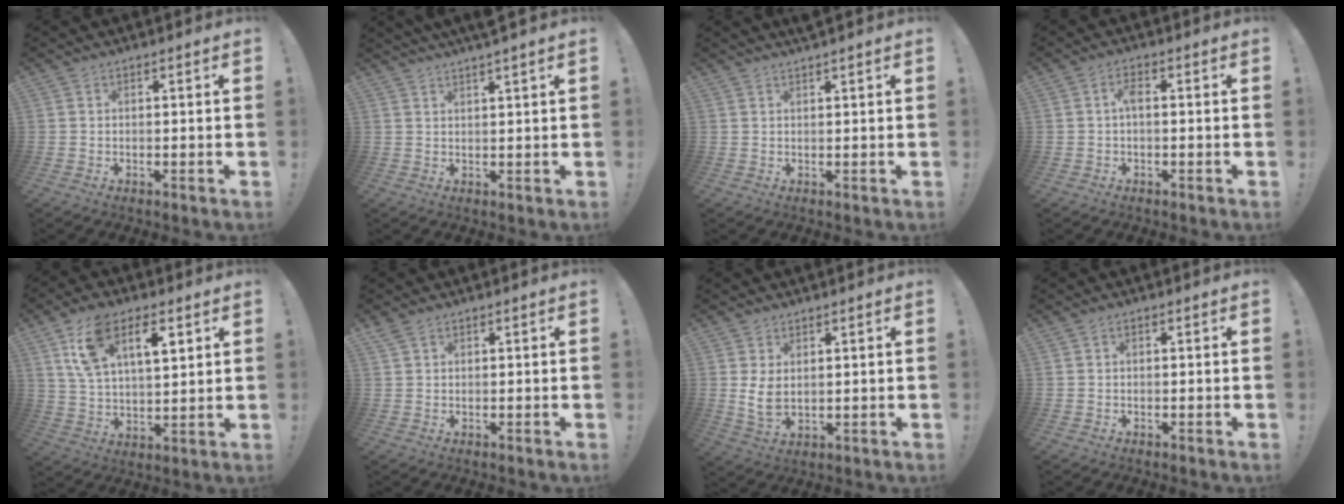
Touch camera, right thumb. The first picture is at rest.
{"total": 3.5, "force": [2.8, -0.4, 2.0], "torque": [-0.035, -0.011, 0.046]}
{"total": 1.6, "force": [1.5, -0.2, 0.5], "torque": [-0.005, -0.007, 0.025]}
{"total": 3.2, "force": [-0.1, 1.2, 2.9], "torque": [-0.058, 0.010, -0.003]}
{"total": 13.8, "force": [7.0, 7.1, 9.6], "torque": [-0.154, -0.014, 0.125]}
{"total": 2.1, "force": [1.6, 1.0, 1.1], "torque": [-0.015, -0.002, 0.029]}
{"total": 5.9, "force": [1.7, 3.6, 4.4], "torque": [-0.073, -0.016, 0.032]}
{"total": 0.5, "force": [0.0, 0.4, 0.4], "torque": [-0.012, 0.004, 0.000]}